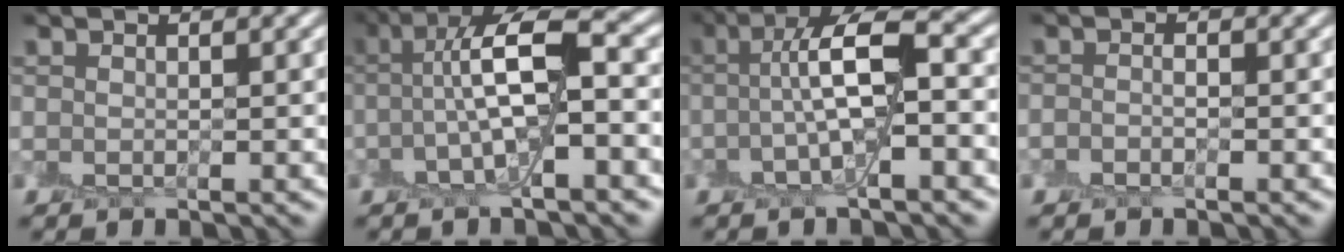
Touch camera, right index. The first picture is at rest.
{"total": 7.1, "force": [-0.8, 2.1, 6.7], "torque": [-0.135, 0.028, -0.024]}
{"total": 5.9, "force": [-0.3, 1.5, 5.7], "torque": [-0.107, 0.025, -0.014]}
{"total": 0.7, "force": [-0.7, 0.2, 0.2], "torque": [-0.006, 0.002, -0.016]}